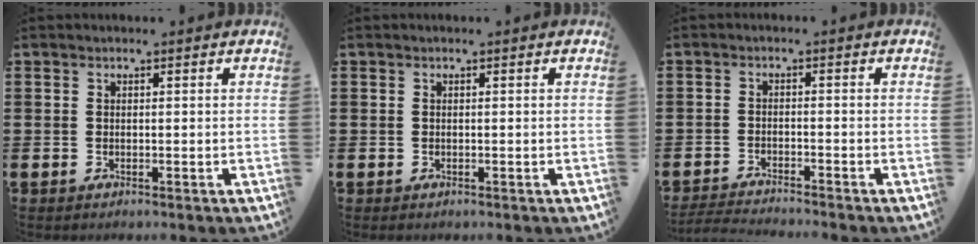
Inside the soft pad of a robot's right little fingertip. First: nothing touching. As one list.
[{"total": 0.0}, {"total": 2.2, "force": [-2.2, -0.3, 0.2], "torque": [-0.003, 0.001, -0.047]}]